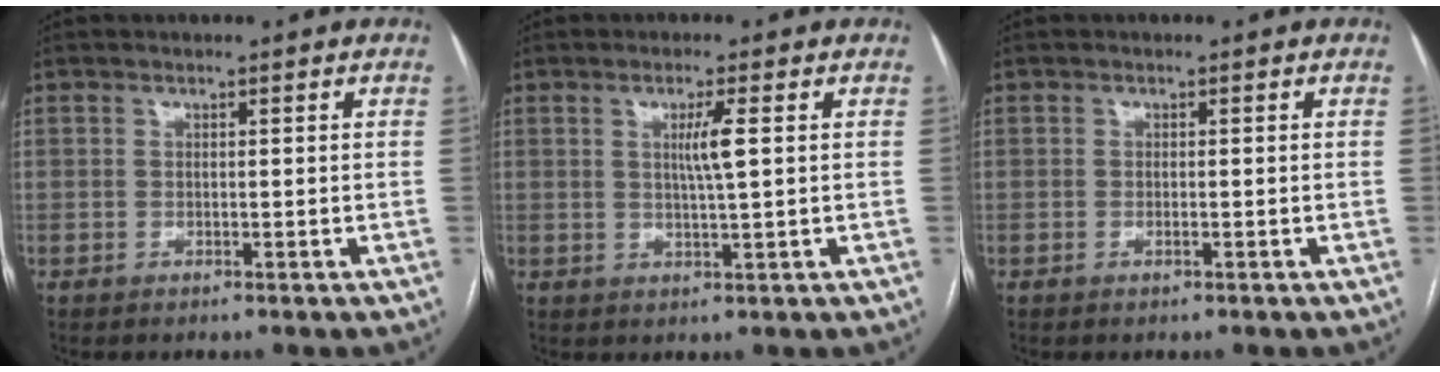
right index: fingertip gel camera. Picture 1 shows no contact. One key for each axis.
{"total": 3.6, "fx": 0.8, "fy": -0.3, "fz": 3.5, "tx": -0.065, "ty": -0.004, "tz": 0.014}
{"total": 0.5, "fx": -0.3, "fy": 0.1, "fz": 0.4, "tx": -0.011, "ty": -0.001, "tz": -0.003}